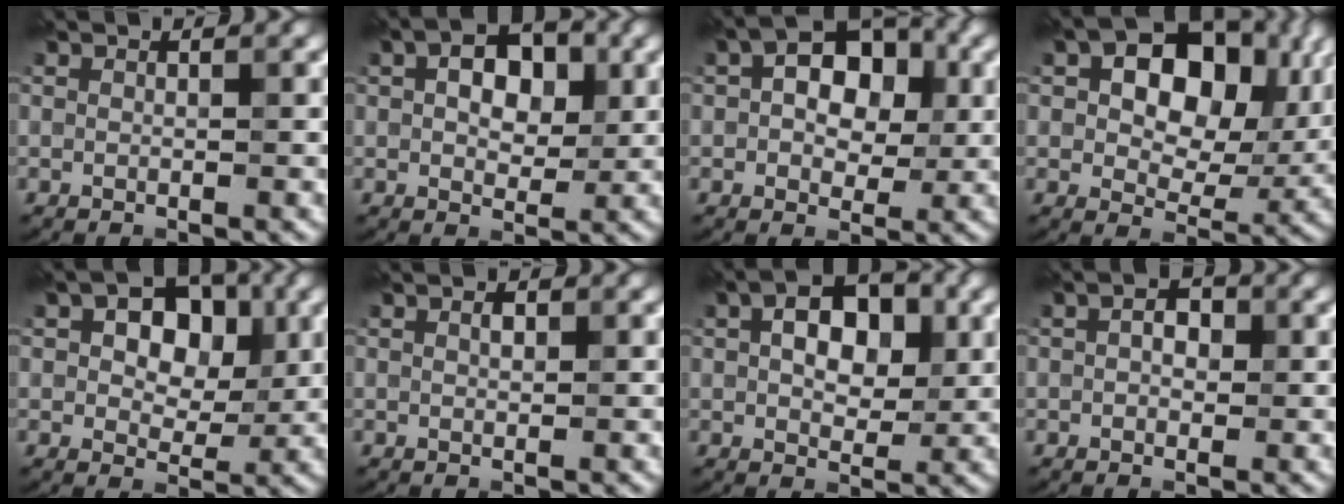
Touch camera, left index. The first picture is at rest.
{"total": 5.0, "force": [1.2, 3.2, 3.7], "torque": [-0.056, 0.005, 0.012]}
{"total": 7.6, "force": [1.3, 4.9, 5.7], "torque": [-0.065, 0.022, 0.002]}
{"total": 12.8, "force": [3.3, 8.0, 9.5], "torque": [-0.131, 0.008, 0.052]}
{"total": 7.2, "force": [1.7, 4.6, 5.3], "torque": [-0.069, 0.007, 0.012]}
{"total": 0.8, "force": [0.3, 0.4, 0.6], "torque": [-0.012, 0.001, 0.005]}
{"total": 5.9, "force": [1.4, 3.7, 4.3], "torque": [-0.067, 0.007, 0.011]}
{"total": 2.2, "force": [0.4, 1.5, 1.6], "torque": [-0.019, 0.003, -0.005]}